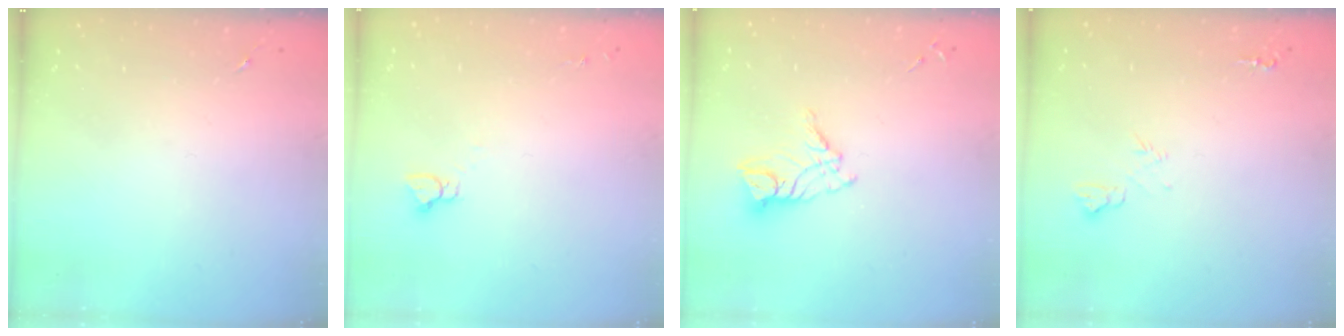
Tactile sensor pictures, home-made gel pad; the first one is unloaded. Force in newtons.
{"total": 2.9, "press": 2.9, "slide": 0.2}
{"total": 10.7, "press": 10.6, "slide": 0.9}
{"total": 5.8, "press": 5.8, "slide": 0.7}